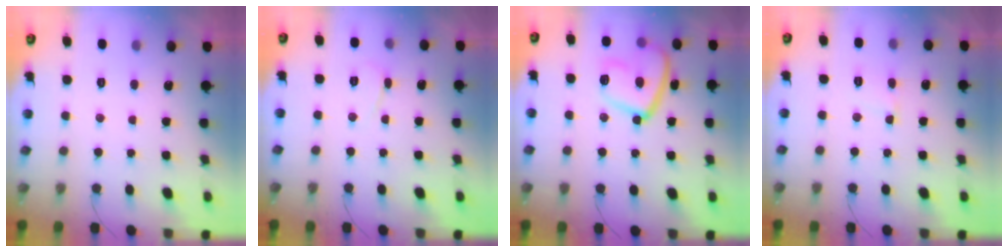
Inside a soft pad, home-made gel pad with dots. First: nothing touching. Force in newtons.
{"total": 3.0, "press": 3.0, "slide": 0.3}
{"total": 13.7, "press": 13.7, "slide": 0.9}
{"total": 2.6, "press": 2.6, "slide": 0.3}